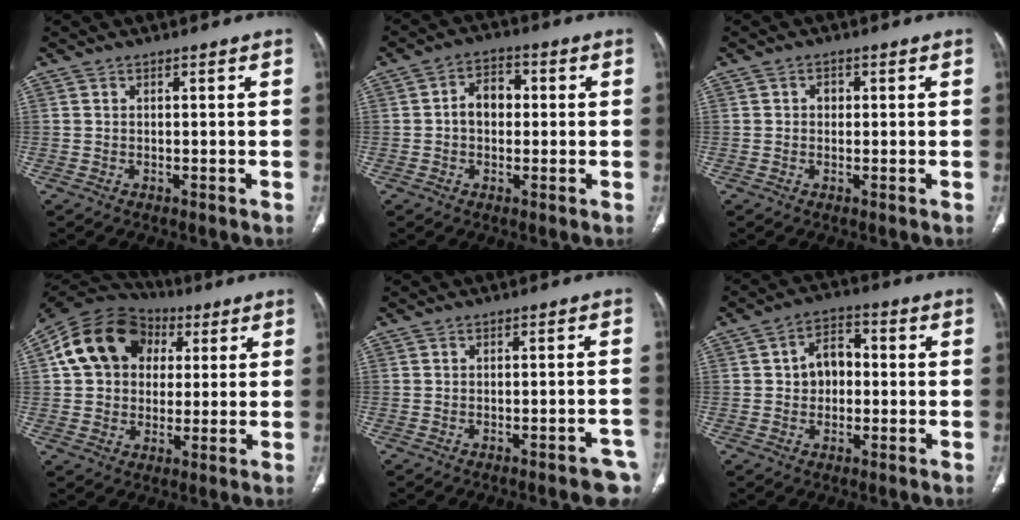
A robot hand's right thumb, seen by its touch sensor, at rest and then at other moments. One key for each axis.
{"total": 5.9, "fx": 0.1, "fy": 4.3, "fz": 4.0, "tx": -0.050, "ty": 0.019, "tz": -0.007}
{"total": 1.1, "fx": 0.1, "fy": 0.9, "fz": 0.5, "tx": -0.005, "ty": 0.003, "tz": 0.000}
{"total": 16.1, "fx": 3.8, "fy": 12.9, "fz": 8.9, "tx": -0.144, "ty": 0.019, "tz": 0.058}
{"total": 6.4, "fx": -5.0, "fy": 1.3, "fz": 3.8, "tx": -0.036, "ty": 0.022, "tz": -0.056}
{"total": 6.9, "fx": 0.2, "fy": 5.1, "fz": 4.6, "tx": -0.051, "ty": 0.020, "tz": -0.005}